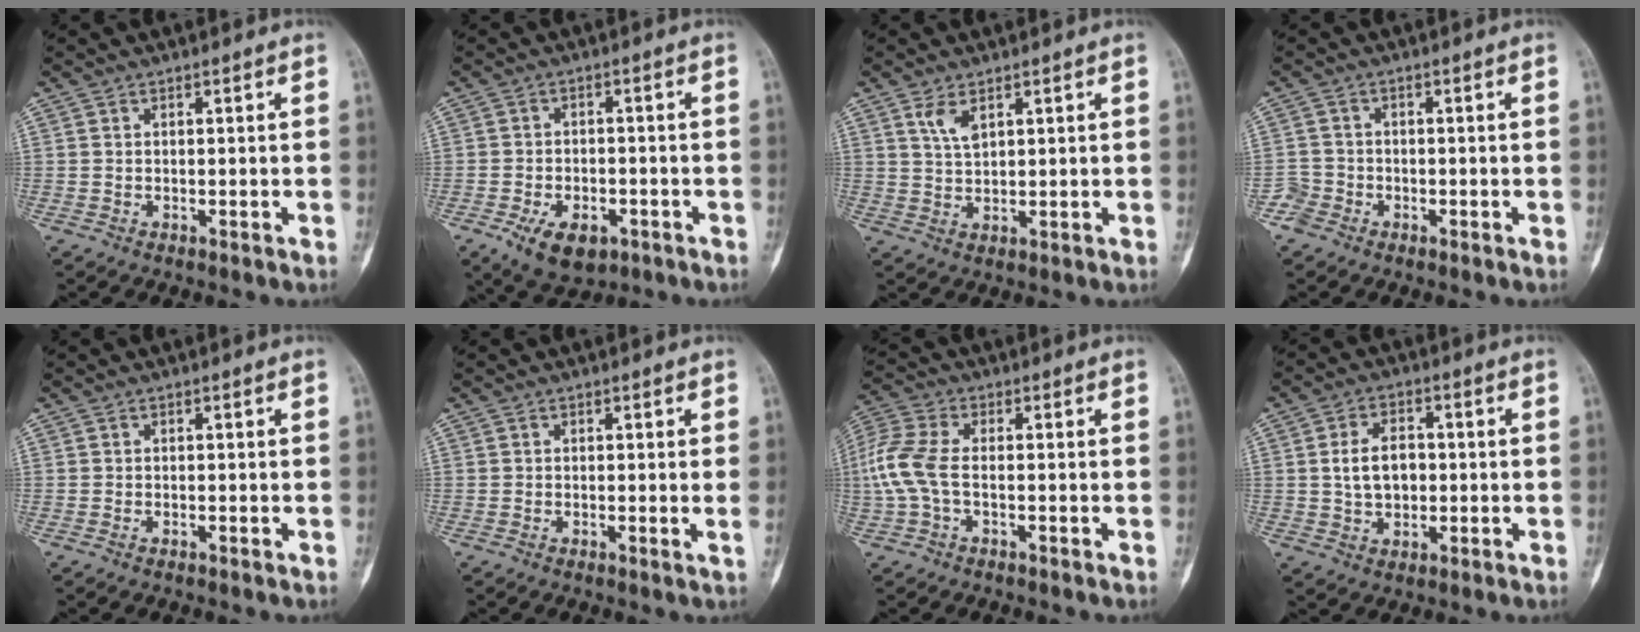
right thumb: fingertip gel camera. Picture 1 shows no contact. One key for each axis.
{"total": 8.8, "fx": -4.3, "fy": 5.3, "fz": 5.6, "tx": -0.082, "ty": 0.013, "tz": -0.060}
{"total": 3.6, "fx": 2.0, "fy": 1.7, "fz": 2.4, "tx": -0.043, "ty": -0.010, "tz": 0.045}
{"total": 2.6, "fx": -1.8, "fy": 2.0, "fz": 0.1, "tx": 0.003, "ty": 0.008, "tz": -0.041}
{"total": 0.0}
{"total": 0.8, "fx": 0.1, "fy": -0.1, "fz": 0.8, "tx": -0.014, "ty": -0.003, "tz": -0.002}
{"total": 8.6, "fx": -0.9, "fy": 4.4, "fz": 7.4, "tx": -0.189, "ty": 0.019, "tz": -0.024}
{"total": 7.3, "fx": 0.2, "fy": 5.0, "fz": 5.2, "tx": -0.077, "ty": 0.010, "tz": 0.006}